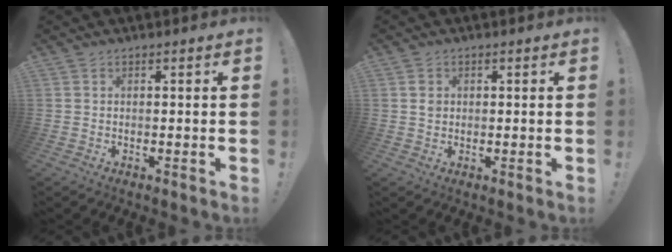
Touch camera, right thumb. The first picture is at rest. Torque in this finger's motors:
{"motor_torque": [-0.10, 0.03, 0.29, -0.02, -0.07]}